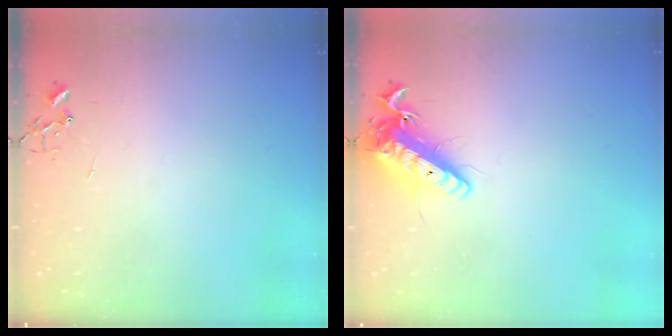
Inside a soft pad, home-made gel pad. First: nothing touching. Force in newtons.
{"total": 13.6, "press": 13.4, "slide": 2.3}